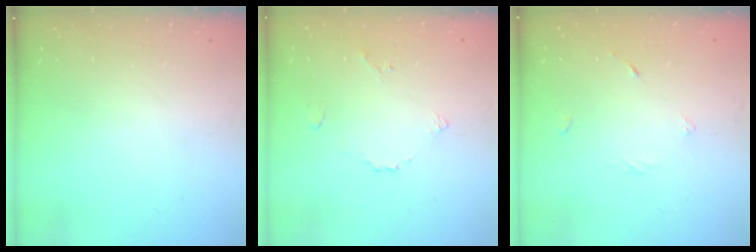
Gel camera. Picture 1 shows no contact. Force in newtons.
{"total": 3.6, "press": 3.5, "slide": 0.8}
{"total": 2.0, "press": 2.0, "slide": 0.2}